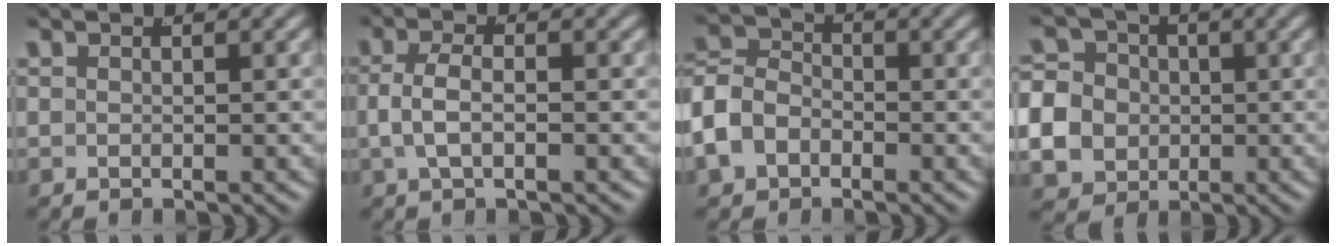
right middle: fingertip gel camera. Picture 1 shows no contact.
{"total": 3.2, "force": [0.1, 1.8, 2.7], "torque": [-0.056, 0.006, -0.002]}
{"total": 6.5, "force": [-1.4, 5.7, 2.6], "torque": [-0.071, -0.008, -0.029]}
{"total": 11.1, "force": [-1.3, 10.2, 4.3], "torque": [-0.102, -0.034, -0.024]}